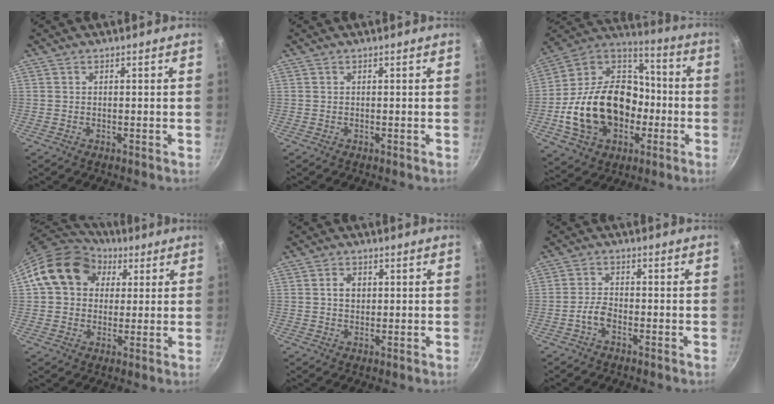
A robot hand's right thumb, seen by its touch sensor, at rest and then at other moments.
{"total": 0.0}
{"total": 26.0, "force": [-5.1, 18.8, 17.1], "torque": [-0.276, 0.066, -0.078]}
{"total": 15.6, "force": [4.5, 12.6, 7.9], "torque": [-0.119, 0.020, 0.064]}
{"total": 3.1, "force": [0.6, 2.5, 1.8], "torque": [-0.015, 0.000, 0.007]}
{"total": 3.1, "force": [-1.8, 1.5, 2.1], "torque": [-0.043, 0.019, -0.039]}